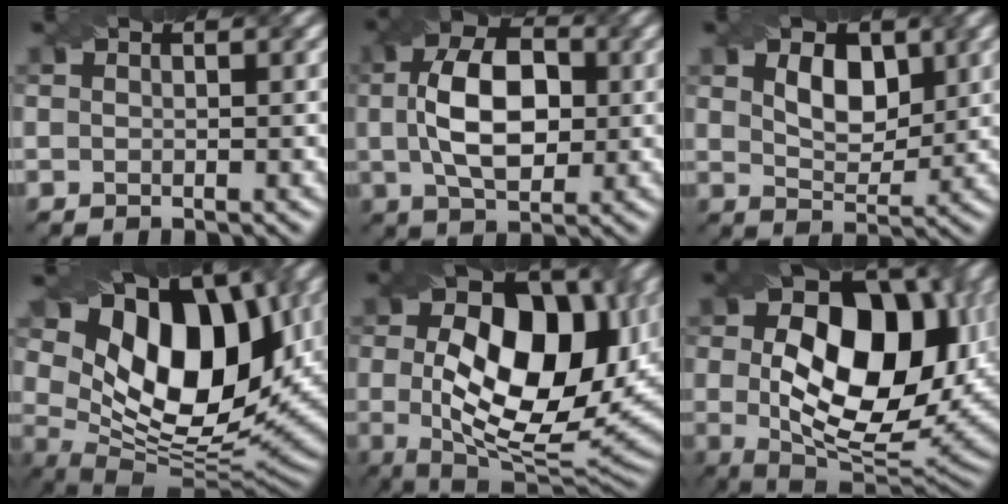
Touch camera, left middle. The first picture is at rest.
{"total": 6.7, "force": [-0.6, 3.9, 5.4], "torque": [-0.115, 0.023, -0.003]}
{"total": 2.5, "force": [0.3, 1.7, 1.9], "torque": [-0.047, 0.012, 0.014]}
{"total": 13.1, "force": [4.0, 7.6, 9.9], "torque": [-0.160, 0.006, 0.086]}
{"total": 13.4, "force": [0.3, 7.5, 11.2], "torque": [-0.169, 0.006, 0.013]}
{"total": 14.6, "force": [1.0, 8.7, 11.7], "torque": [-0.173, 0.003, 0.035]}